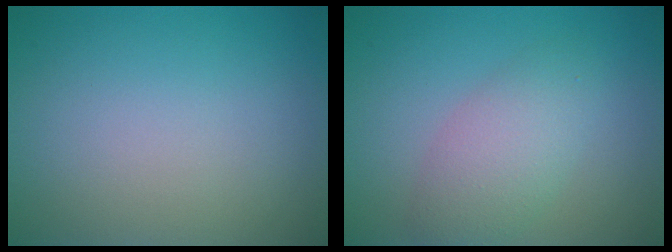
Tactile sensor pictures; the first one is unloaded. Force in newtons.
{"total": 3.7, "press": 3.7, "slide": 0.2}